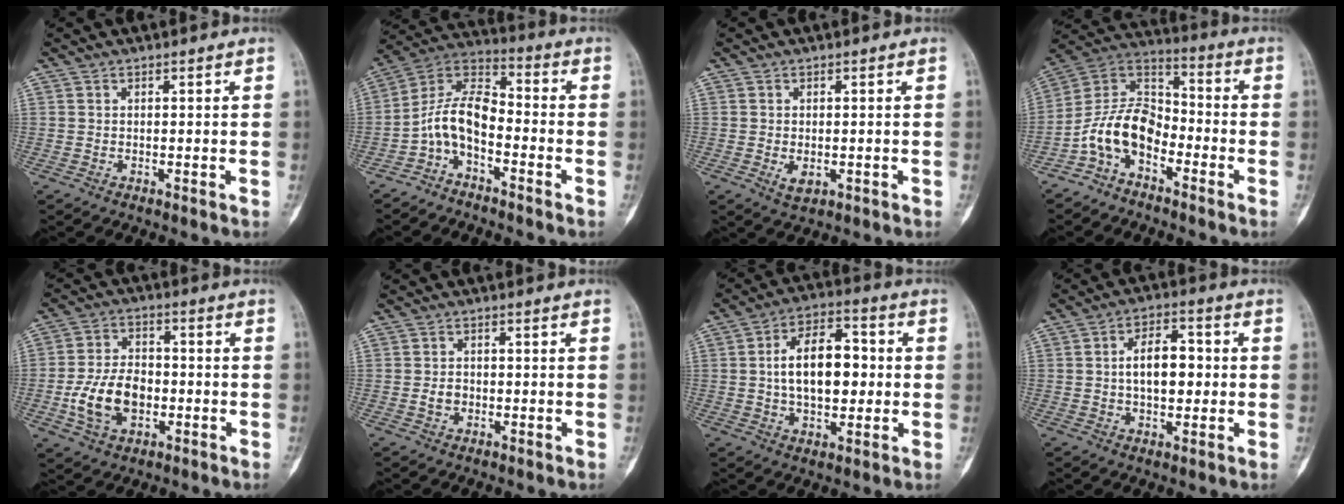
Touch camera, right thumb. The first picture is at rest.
{"total": 9.4, "force": [-3.9, 4.9, 7.0], "torque": [-0.130, 0.072, -0.089]}
{"total": 2.7, "force": [-0.7, 1.7, 2.0], "torque": [-0.031, -0.002, -0.005]}
{"total": 11.8, "force": [-5.5, 7.2, 7.5], "torque": [-0.130, 0.074, -0.119]}
{"total": 11.6, "force": [-2.7, 7.8, 8.1], "torque": [-0.139, 0.020, -0.046]}
{"total": 2.2, "force": [-0.5, 1.8, 1.3], "torque": [-0.017, 0.007, -0.009]}
{"total": 13.8, "force": [0.6, 7.9, 11.3], "torque": [-0.161, 0.020, 0.006]}
{"total": 9.1, "force": [0.3, 5.2, 7.5], "torque": [-0.100, 0.016, 0.000]}